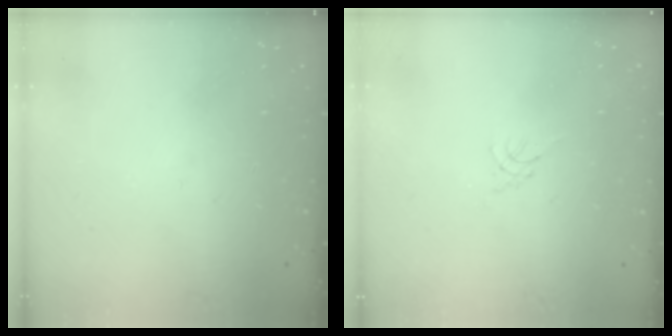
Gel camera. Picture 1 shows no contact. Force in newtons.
{"total": 0.0}